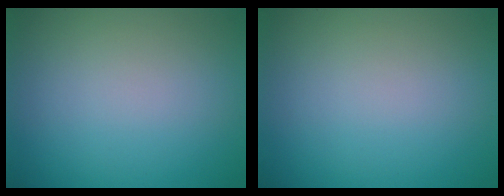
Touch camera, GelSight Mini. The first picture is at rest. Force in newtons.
{"total": 0.0}